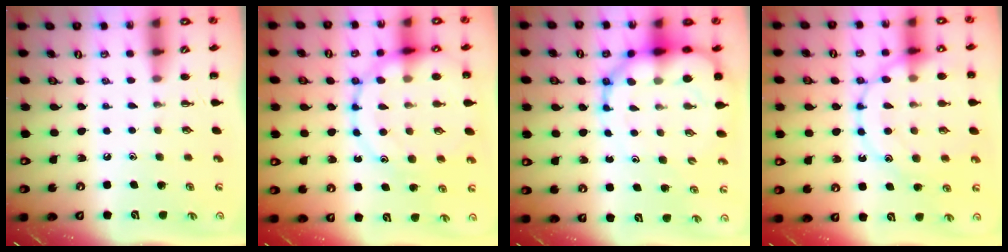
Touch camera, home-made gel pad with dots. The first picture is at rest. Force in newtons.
{"total": 18.7, "press": 18.6, "slide": 1.5}
{"total": 14.3, "press": 13.7, "slide": 3.8}
{"total": 19.5, "press": 19.4, "slide": 1.7}